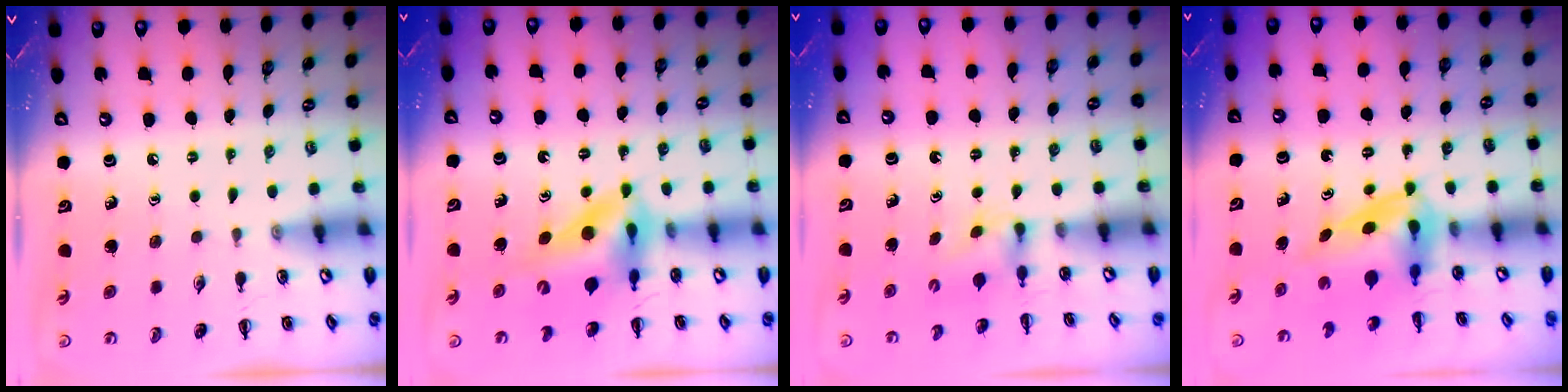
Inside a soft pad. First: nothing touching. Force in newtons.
{"total": 10.3, "press": 9.8, "slide": 3.2}
{"total": 2.2, "press": 1.9, "slide": 1.0}
{"total": 4.0, "press": 3.9, "slide": 0.7}